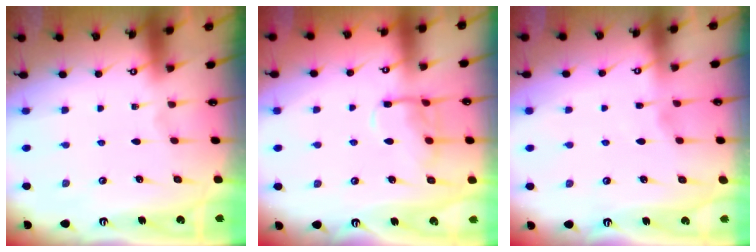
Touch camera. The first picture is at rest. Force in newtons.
{"total": 10.3, "press": 10.2, "slide": 0.8}
{"total": 1.9, "press": 1.9, "slide": 0.4}